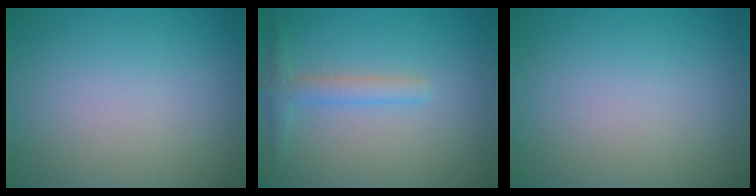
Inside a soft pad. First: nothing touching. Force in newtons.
{"total": 2.0, "press": 2.0, "slide": 0.1}
{"total": 0.0}